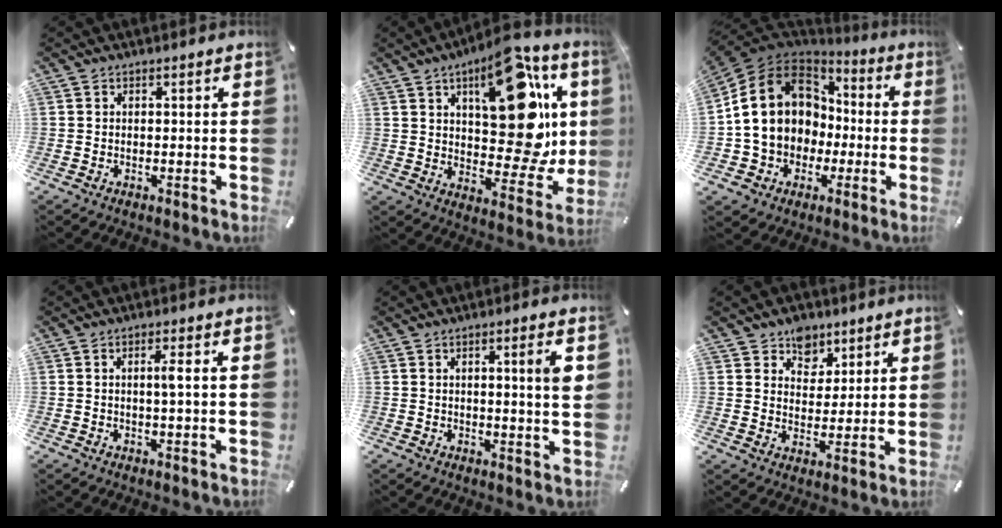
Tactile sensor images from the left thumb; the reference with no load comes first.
{"total": 25.5, "force": [9.2, 12.8, 20.1], "torque": [-0.262, -0.055, 0.156]}
{"total": 17.0, "force": [0.0, 14.8, 8.4], "torque": [-0.166, 0.012, 0.006]}
{"total": 2.8, "force": [0.5, -0.1, 2.8], "torque": [-0.055, -0.003, 0.004]}
{"total": 5.6, "force": [1.5, -0.1, 5.4], "torque": [-0.087, -0.010, 0.016]}
{"total": 7.0, "force": [5.0, 5.0, 0.2], "torque": [0.006, -0.032, 0.089]}